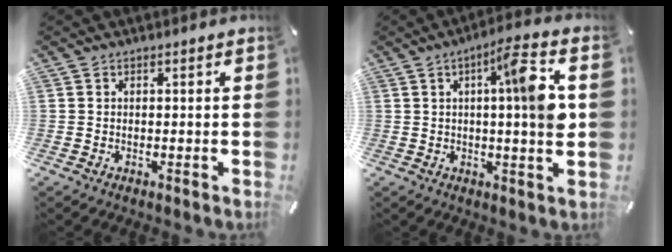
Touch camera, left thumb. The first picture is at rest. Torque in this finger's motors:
{"motor_torque": [1.67, 2.87, 1.11, -0.72, 0.38]}